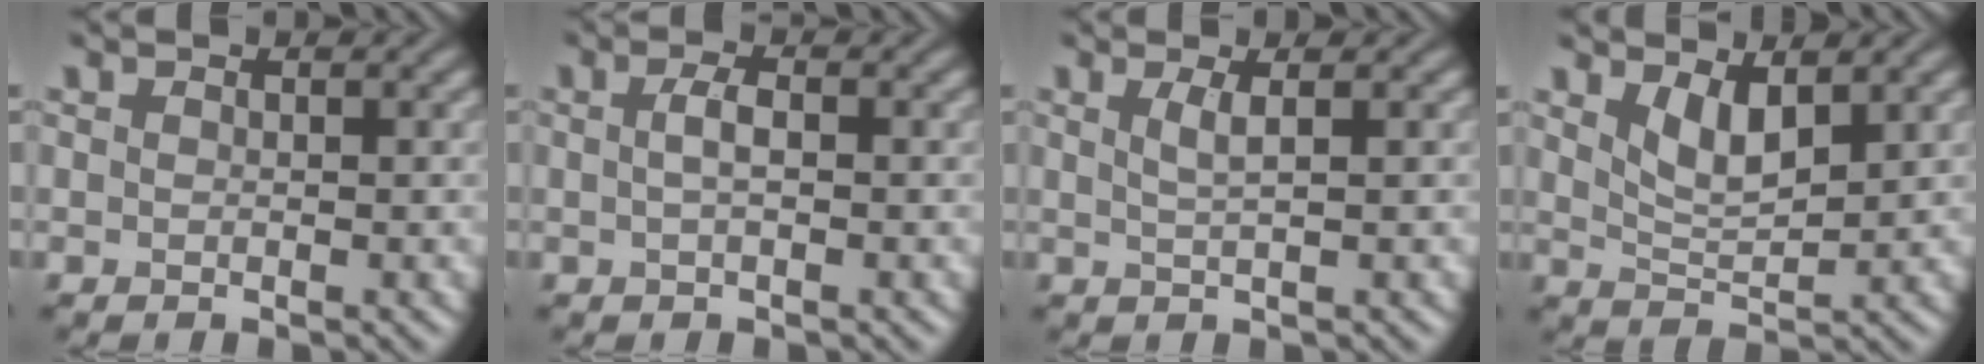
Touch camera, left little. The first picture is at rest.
{"total": 1.6, "force": [0.1, 0.5, 1.5], "torque": [-0.032, 0.004, 0.000]}
{"total": 1.7, "force": [0.6, 0.5, 1.6], "torque": [-0.027, 0.000, 0.007]}
{"total": 3.1, "force": [1.8, 1.0, 2.3], "torque": [-0.048, -0.011, 0.039]}